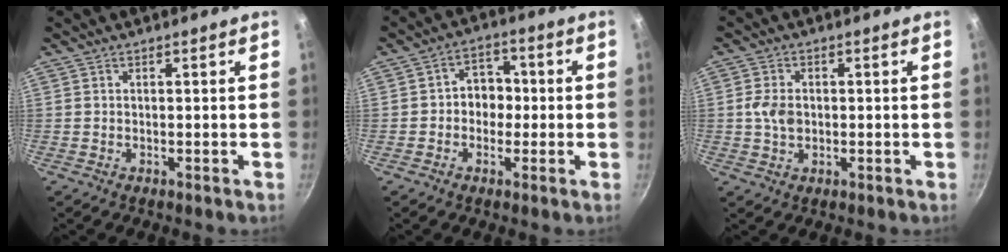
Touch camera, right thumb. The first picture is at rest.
{"total": 6.2, "force": [-0.6, 5.2, 3.3], "torque": [0.000, 0.016, -0.016]}
{"total": 4.5, "force": [-0.1, 3.3, 3.1], "torque": [-0.055, 0.005, -0.004]}